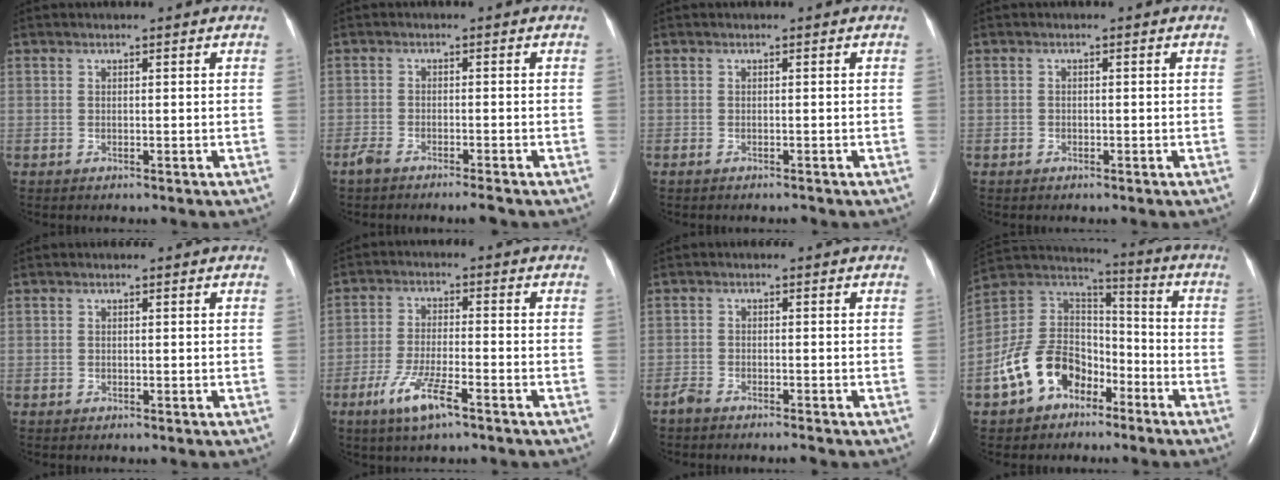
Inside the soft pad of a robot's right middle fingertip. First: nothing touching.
{"total": 3.7, "force": [-3.0, 0.3, 2.1], "torque": [-0.042, -0.007, -0.055]}
{"total": 0.7, "force": [-0.6, 0.1, 0.3], "torque": [-0.010, -0.002, -0.009]}
{"total": 0.7, "force": [-0.4, 0.6, 0.1], "torque": [-0.004, 0.003, -0.009]}
{"total": 0.0}
{"total": 7.4, "force": [-4.4, 1.1, 5.8], "torque": [-0.124, -0.011, -0.080]}
{"total": 2.8, "force": [-2.5, 0.3, 1.1], "torque": [-0.024, -0.006, -0.047]}
{"total": 13.1, "force": [-6.9, 8.7, 6.9], "torque": [-0.162, 0.027, -0.131]}